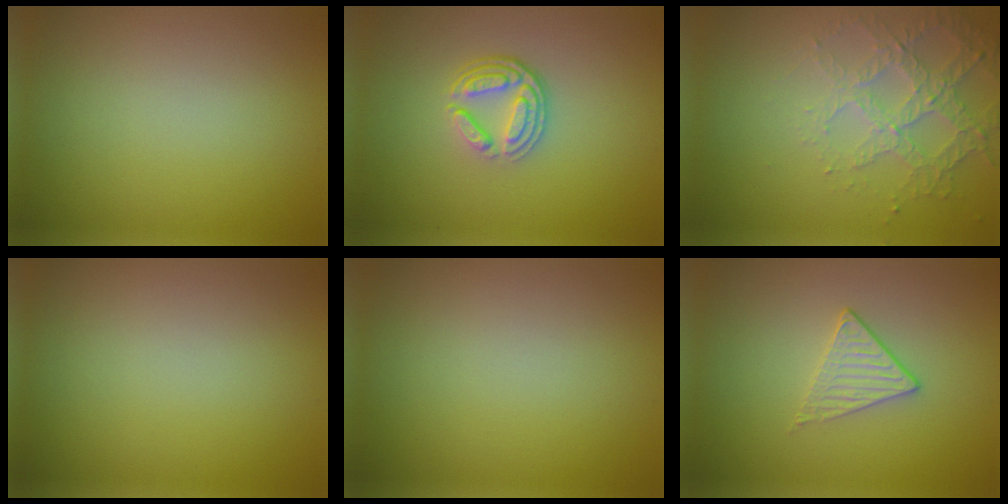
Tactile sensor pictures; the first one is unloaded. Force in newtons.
{"total": 3.9, "press": 2.8, "slide": 2.7}
{"total": 4.2, "press": 3.0, "slide": 2.9}
{"total": 0.0}
{"total": 0.0}
{"total": 1.7, "press": 1.4, "slide": 1.0}